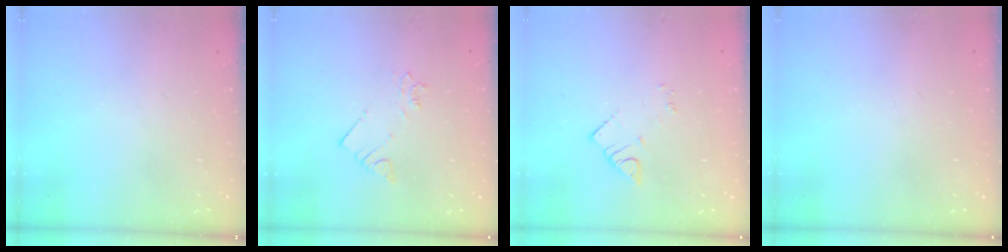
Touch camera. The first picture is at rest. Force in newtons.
{"total": 2.7, "press": 2.7, "slide": 0.3}
{"total": 2.7, "press": 2.7, "slide": 0.4}
{"total": 0.7, "press": 0.6, "slide": 0.1}